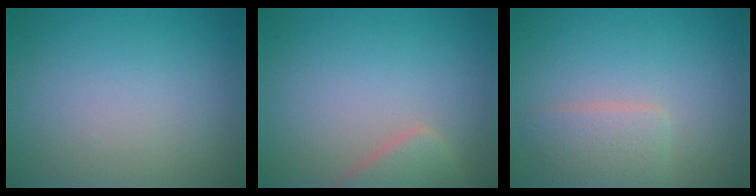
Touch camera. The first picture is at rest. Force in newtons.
{"total": 2.8, "press": 2.8, "slide": 0.2}
{"total": 2.6, "press": 2.6, "slide": 0.1}